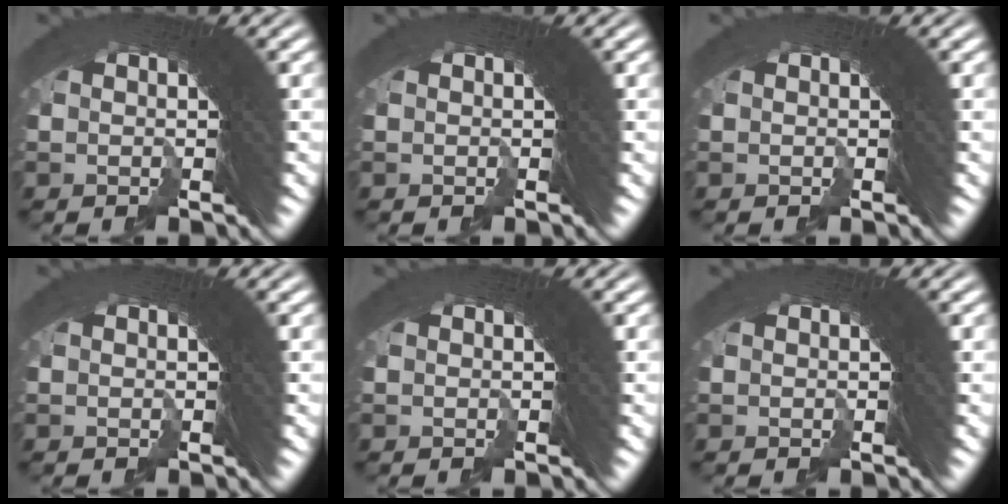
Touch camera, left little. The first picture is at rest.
{"total": 0.0}
{"total": 0.0}
{"total": 0.0}
{"total": 0.0}
{"total": 0.0}